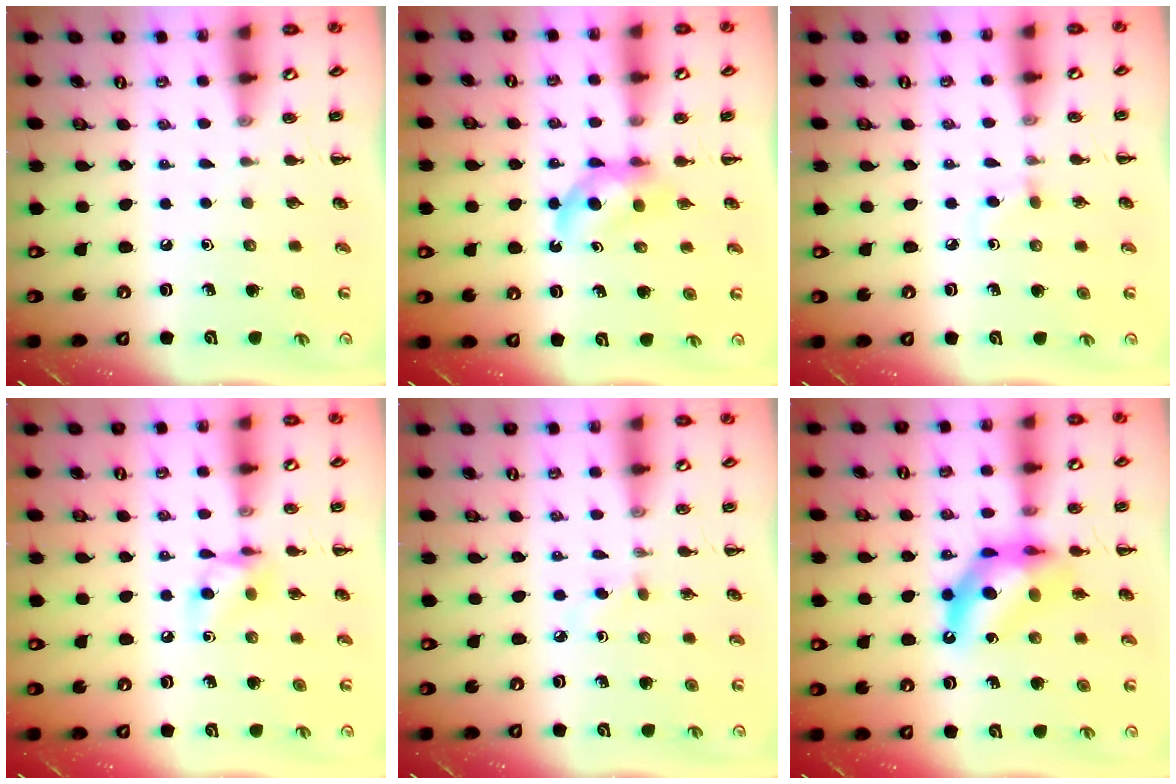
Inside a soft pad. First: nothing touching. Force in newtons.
{"total": 4.3, "press": 4.2, "slide": 0.9}
{"total": 3.9, "press": 3.6, "slide": 1.5}
{"total": 7.4, "press": 7.4, "slide": 0.2}
{"total": 3.2, "press": 2.9, "slide": 1.4}
{"total": 11.0, "press": 10.5, "slide": 3.3}